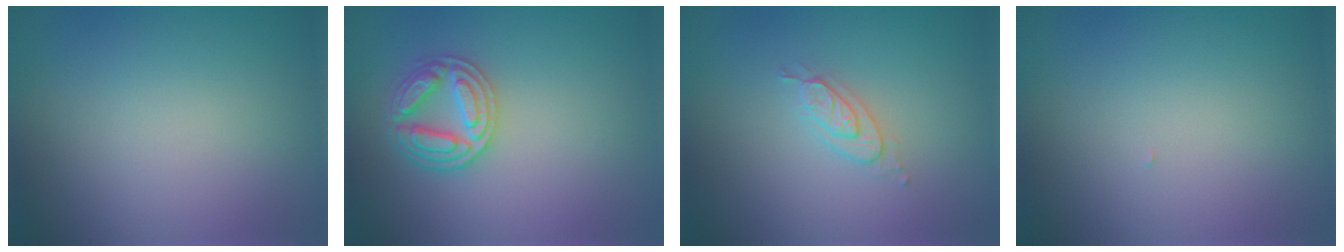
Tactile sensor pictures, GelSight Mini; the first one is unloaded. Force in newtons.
{"total": 3.4, "press": 3.3, "slide": 0.9}
{"total": 2.2, "press": 2.2, "slide": 0.3}
{"total": 0.0}